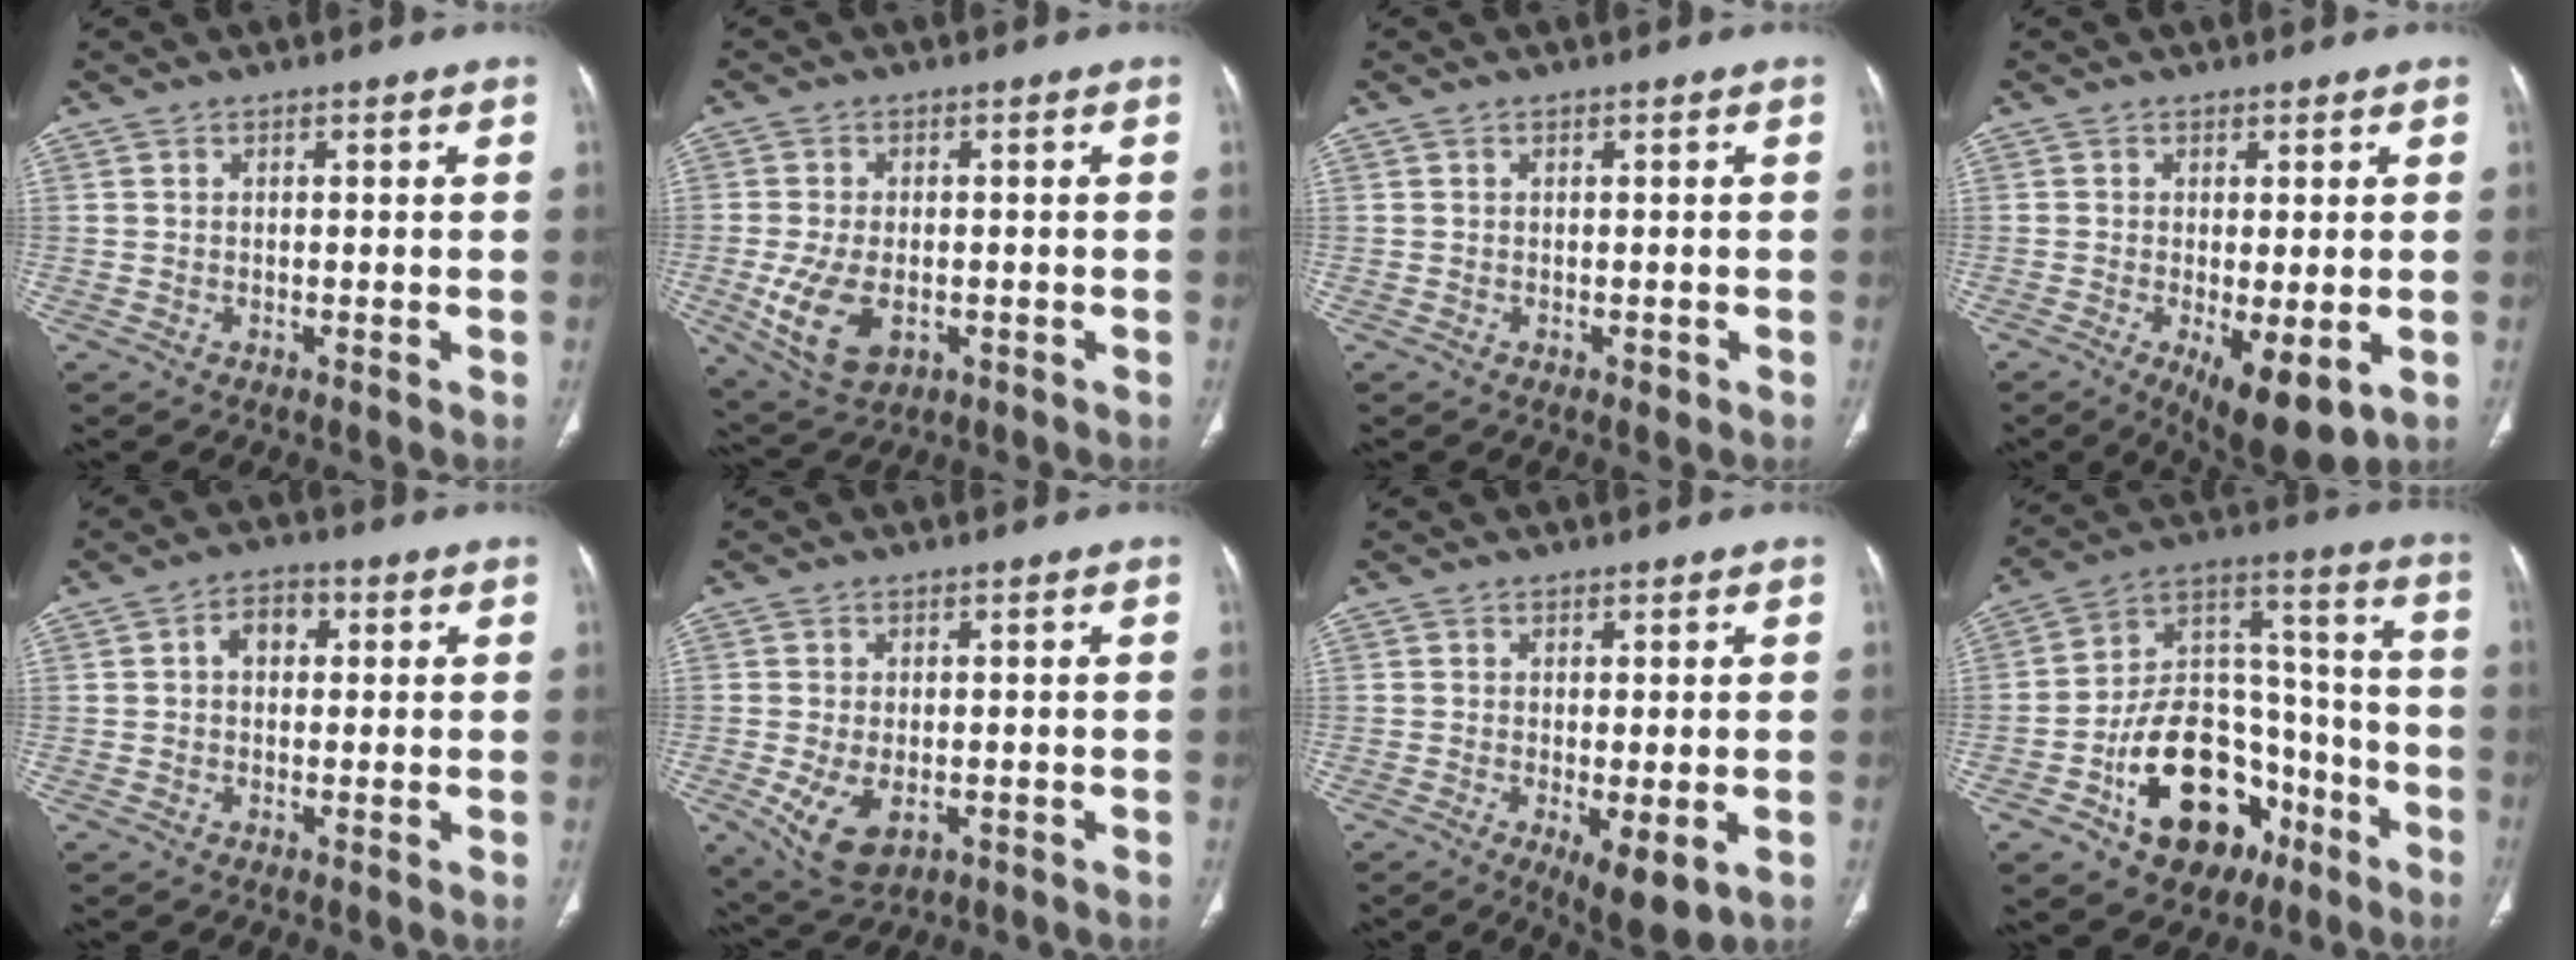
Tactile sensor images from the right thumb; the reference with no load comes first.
{"total": 10.0, "force": [-2.3, 6.0, 7.6], "torque": [-0.151, -0.004, -0.027]}
{"total": 0.8, "force": [-0.2, 0.6, 0.5], "torque": [-0.003, 0.001, -0.002]}
{"total": 9.4, "force": [-2.8, 3.4, 8.3], "torque": [-0.127, -0.021, -0.035]}
{"total": 4.4, "force": [0.8, 3.2, 2.9], "torque": [-0.031, 0.012, 0.006]}
{"total": 7.7, "force": [-2.1, 4.6, 5.8], "torque": [-0.107, -0.008, -0.023]}
{"total": 6.8, "force": [-2.0, 2.3, 6.0], "torque": [-0.095, -0.020, -0.025]}
{"total": 23.2, "force": [-10.3, 15.1, 14.3], "torque": [-0.191, 0.088, -0.154]}